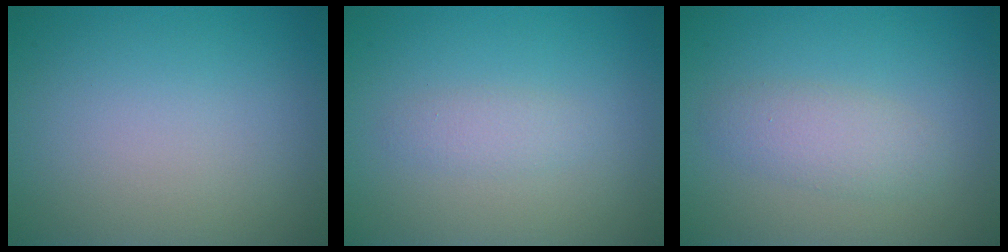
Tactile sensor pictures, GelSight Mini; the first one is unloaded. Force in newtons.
{"total": 1.3, "press": 1.3, "slide": 0.0}
{"total": 2.5, "press": 2.5, "slide": 0.1}